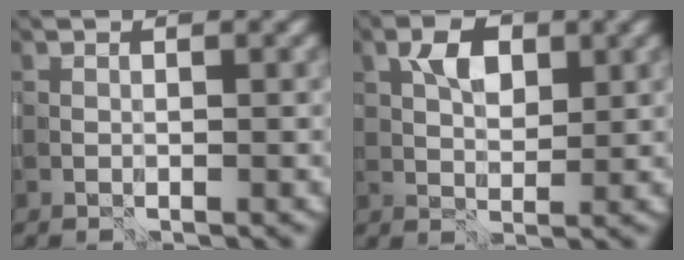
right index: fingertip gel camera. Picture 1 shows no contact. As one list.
[{"total": 3.3, "force": [1.3, 1.9, 2.4], "torque": [-0.042, 0.005, 0.023]}]